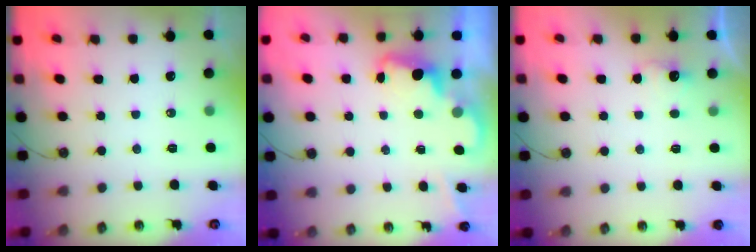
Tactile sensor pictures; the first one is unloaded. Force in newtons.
{"total": 2.3, "press": 2.3, "slide": 0.5}
{"total": 2.9, "press": 2.8, "slide": 0.9}